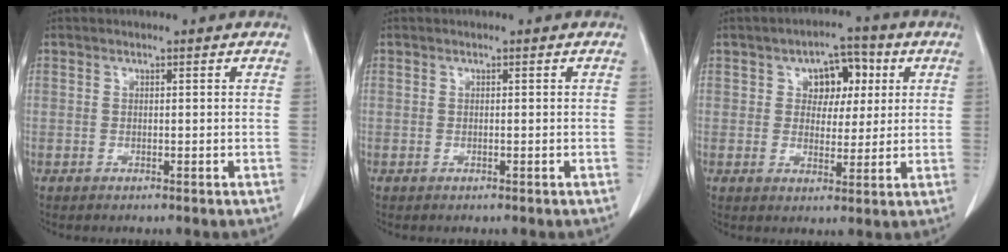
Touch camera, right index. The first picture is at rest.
{"total": 0.0}
{"total": 6.7, "force": [2.2, 4.3, 4.7], "torque": [-0.059, 0.020, 0.033]}